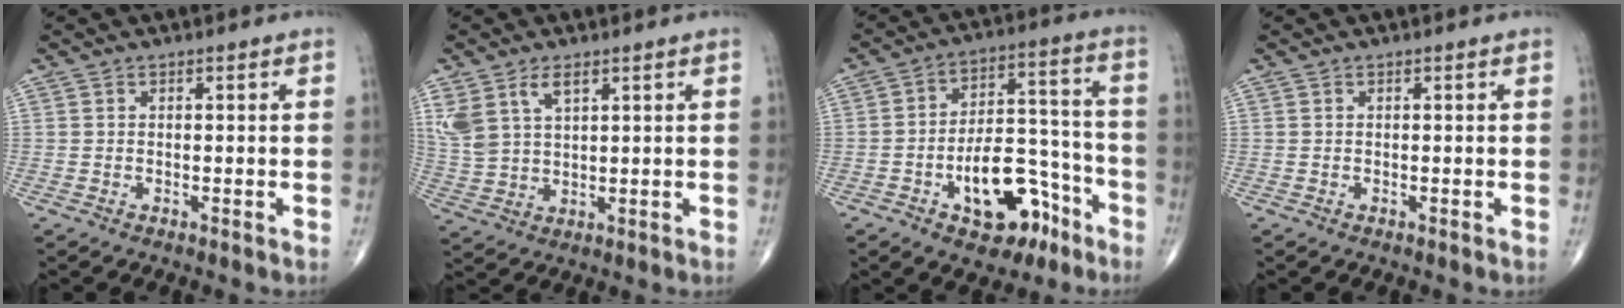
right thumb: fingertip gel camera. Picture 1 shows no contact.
{"total": 7.8, "force": [4.1, 4.0, 5.2], "torque": [-0.112, -0.008, 0.092]}
{"total": 15.4, "force": [-7.5, 8.4, 10.5], "torque": [-0.118, 0.072, -0.107]}
{"total": 0.0}